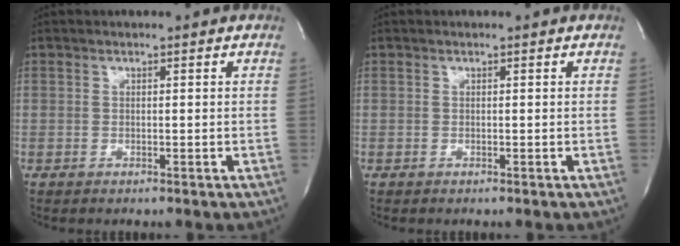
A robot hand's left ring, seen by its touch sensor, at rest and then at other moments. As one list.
[{"total": 0.0}]